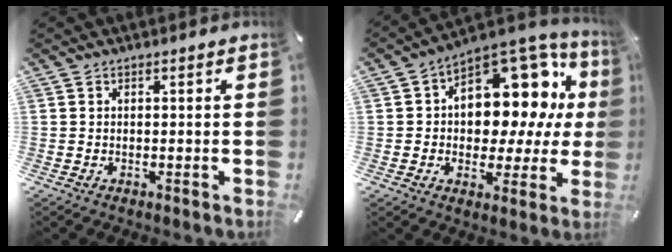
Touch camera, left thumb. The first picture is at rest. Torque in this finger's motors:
{"motor_torque": [0.94, 0.94, 0.46, -0.10, 0.15]}